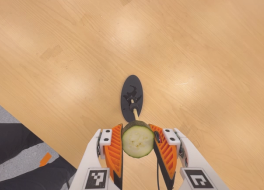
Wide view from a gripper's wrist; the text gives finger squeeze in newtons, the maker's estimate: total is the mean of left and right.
{"total": 9.6, "left": 8.2, "right": 11.1}